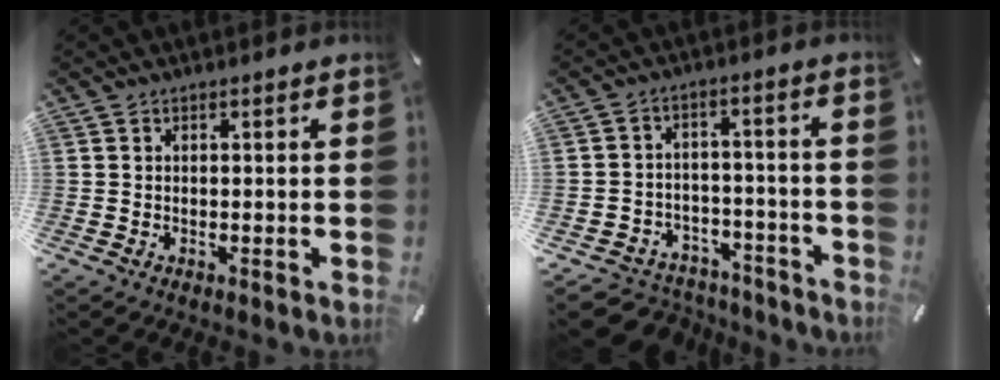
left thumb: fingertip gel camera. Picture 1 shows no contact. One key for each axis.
{"total": 5.4, "fx": -3.1, "fy": 4.2, "fz": 1.2, "tx": -0.024, "ty": 0.018, "tz": -0.059}